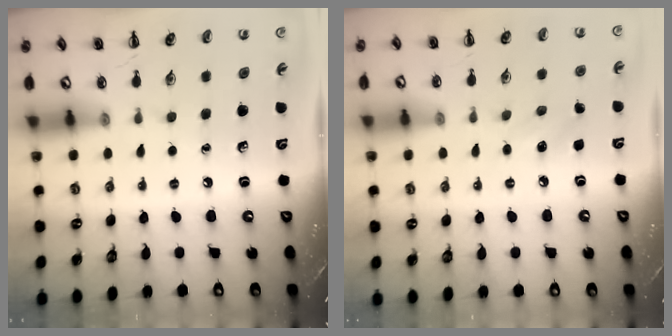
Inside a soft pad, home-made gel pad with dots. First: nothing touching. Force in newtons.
{"total": 5.7, "press": 5.4, "slide": 1.6}